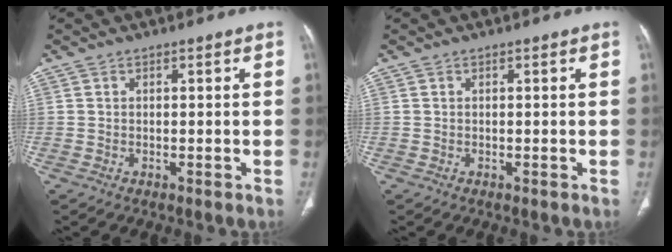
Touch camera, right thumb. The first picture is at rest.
{"total": 0.0}